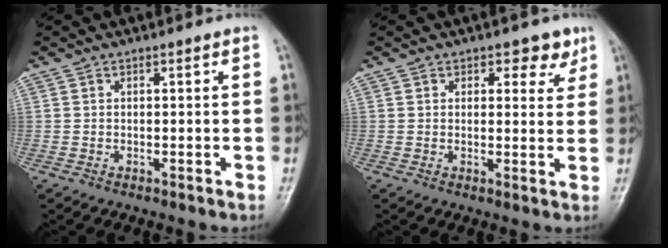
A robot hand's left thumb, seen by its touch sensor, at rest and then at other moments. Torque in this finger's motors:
{"motor_torque": [-0.41, -0.16, -0.20, -0.08, 0.07]}